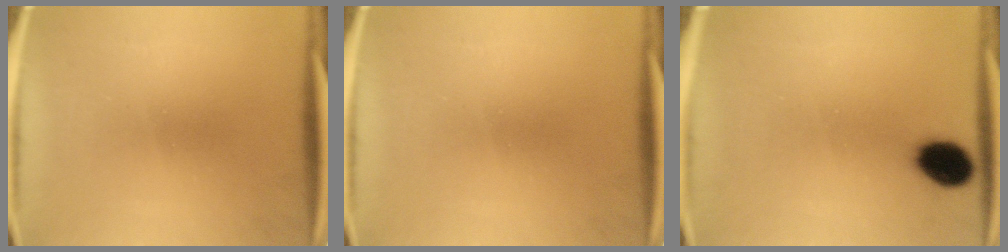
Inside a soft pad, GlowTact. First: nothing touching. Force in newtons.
{"total": 0.0}
{"total": 7.0}